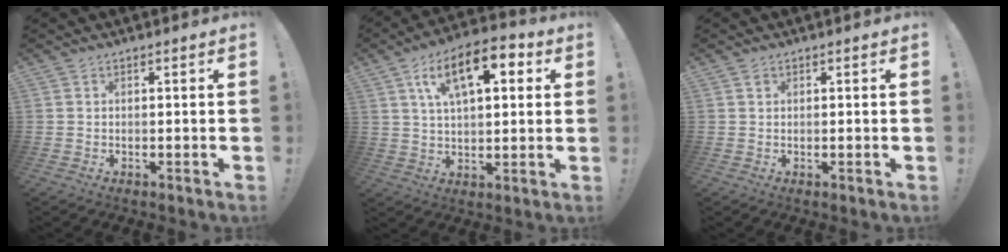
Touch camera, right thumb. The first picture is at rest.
{"total": 15.7, "force": [6.3, 7.4, 12.4], "torque": [-0.189, -0.008, 0.102]}
{"total": 0.5, "force": [0.2, 0.4, 0.2], "torque": [-0.002, 0.001, 0.004]}